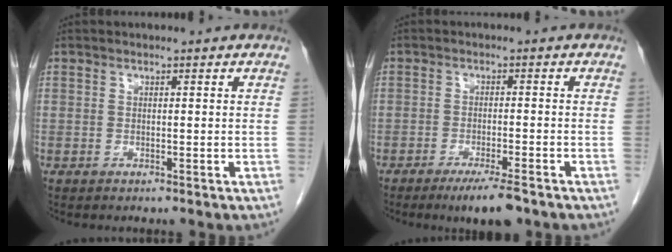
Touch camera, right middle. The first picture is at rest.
{"total": 5.8, "force": [-4.1, 0.6, 4.0], "torque": [-0.062, -0.012, -0.064]}